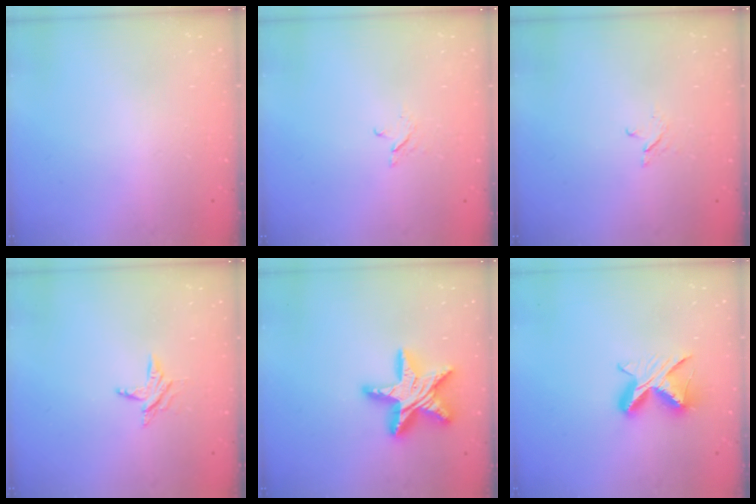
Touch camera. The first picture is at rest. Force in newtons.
{"total": 2.6, "press": 2.6, "slide": 0.3}
{"total": 2.6, "press": 2.6, "slide": 0.3}
{"total": 5.9, "press": 5.8, "slide": 0.6}
{"total": 19.1, "press": 19.0, "slide": 1.7}
{"total": 8.6, "press": 8.5, "slide": 1.3}